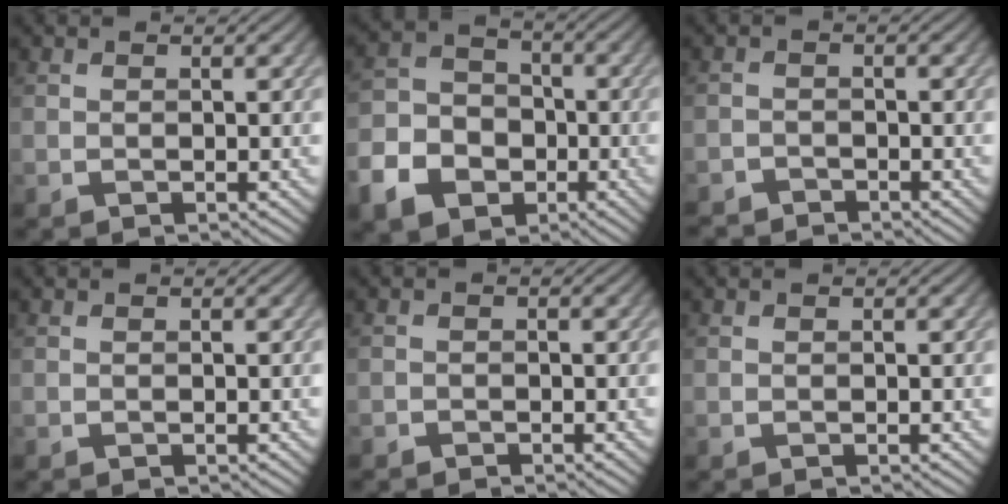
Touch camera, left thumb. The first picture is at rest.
{"total": 9.8, "force": [-4.5, 7.6, 4.2], "torque": [-0.121, -0.029, -0.097]}
{"total": 2.2, "force": [-2.1, 0.7, 0.0], "torque": [0.001, -0.001, -0.045]}
{"total": 0.0}
{"total": 0.9, "force": [-0.8, 0.4, 0.0], "torque": [0.000, 0.000, -0.016]}
{"total": 0.0}